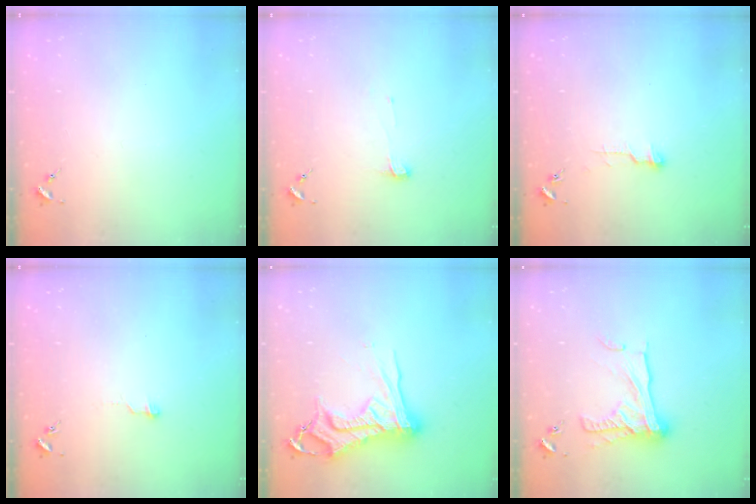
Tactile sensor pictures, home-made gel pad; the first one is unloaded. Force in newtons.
{"total": 5.1, "press": 5.0, "slide": 0.6}
{"total": 6.8, "press": 6.8, "slide": 0.7}
{"total": 4.2, "press": 4.2, "slide": 0.3}
{"total": 18.8, "press": 18.7, "slide": 2.1}
{"total": 17.2, "press": 17.2, "slide": 1.4}